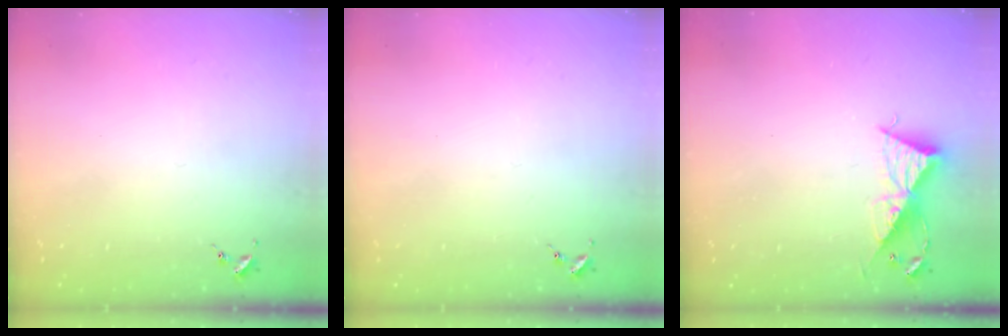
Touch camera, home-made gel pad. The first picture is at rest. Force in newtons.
{"total": 0.0}
{"total": 9.3, "press": 9.3, "slide": 0.7}